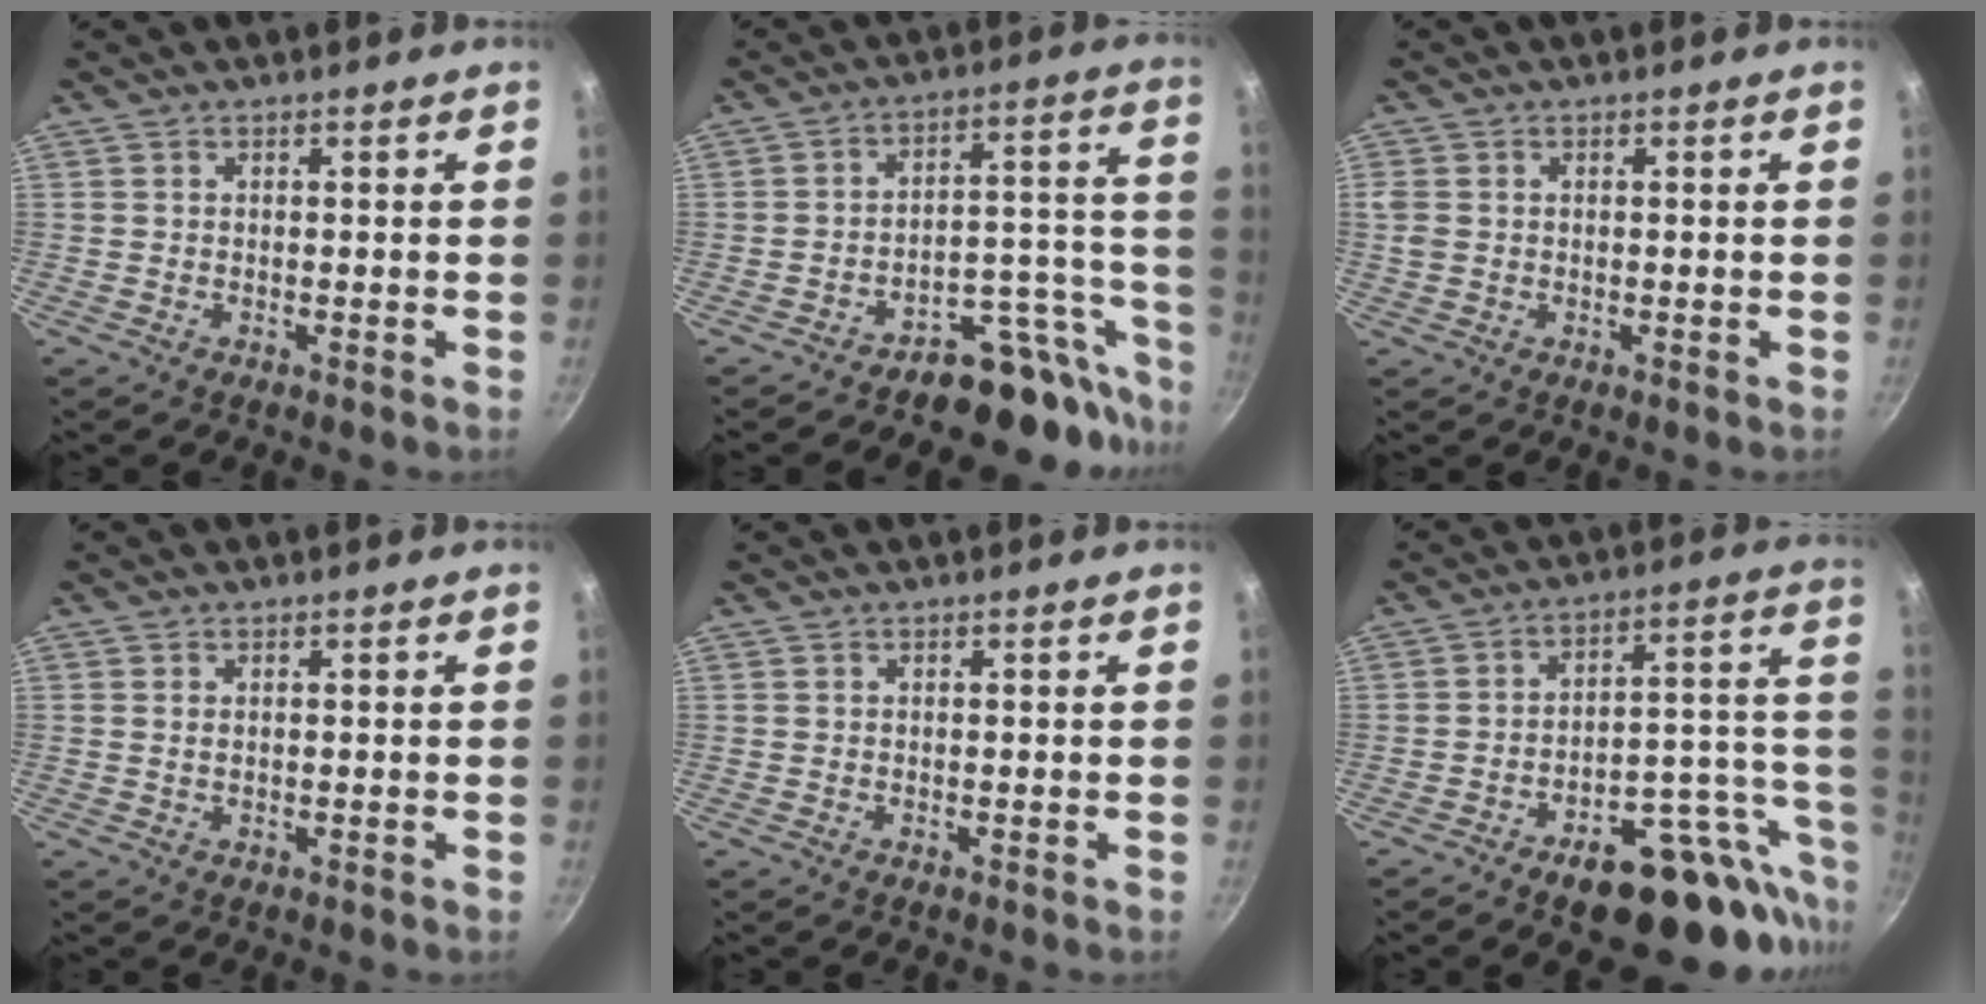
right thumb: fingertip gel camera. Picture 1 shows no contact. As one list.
[{"total": 13.5, "force": [-11.3, 5.7, 4.6], "torque": [0.017, 0.116, -0.171]}, {"total": 2.6, "force": [0.2, 2.2, 1.4], "torque": [-0.027, 0.001, 0.004]}, {"total": 0.9, "force": [0.2, 0.6, 0.7], "torque": [-0.012, 0.001, 0.003]}, {"total": 0.0}, {"total": 22.4, "force": [-11.5, 10.4, 16.1], "torque": [-0.149, 0.065, -0.155]}]